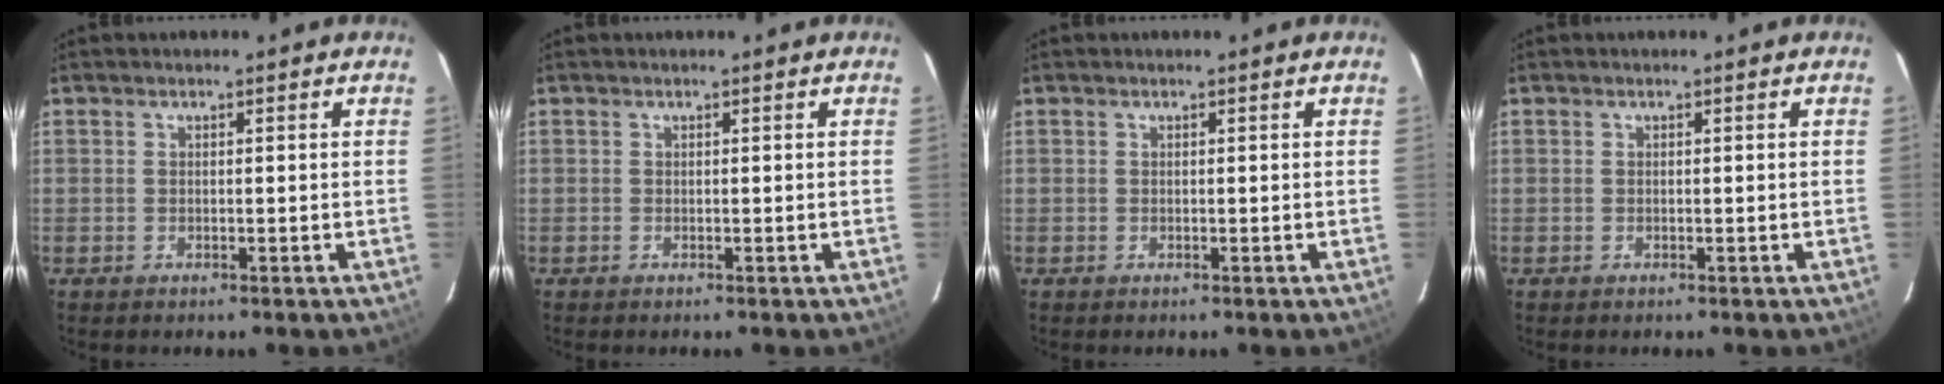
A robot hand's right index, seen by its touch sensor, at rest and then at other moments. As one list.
[{"total": 0.0}, {"total": 0.0}, {"total": 0.0}]